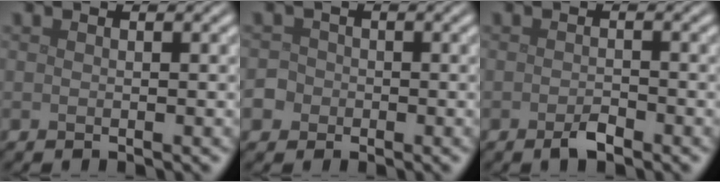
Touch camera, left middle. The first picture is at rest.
{"total": 4.8, "force": [-2.3, 4.1, 1.0], "torque": [-0.013, -0.006, -0.058]}
{"total": 1.5, "force": [-1.0, 0.5, 1.0], "torque": [-0.021, -0.001, -0.020]}